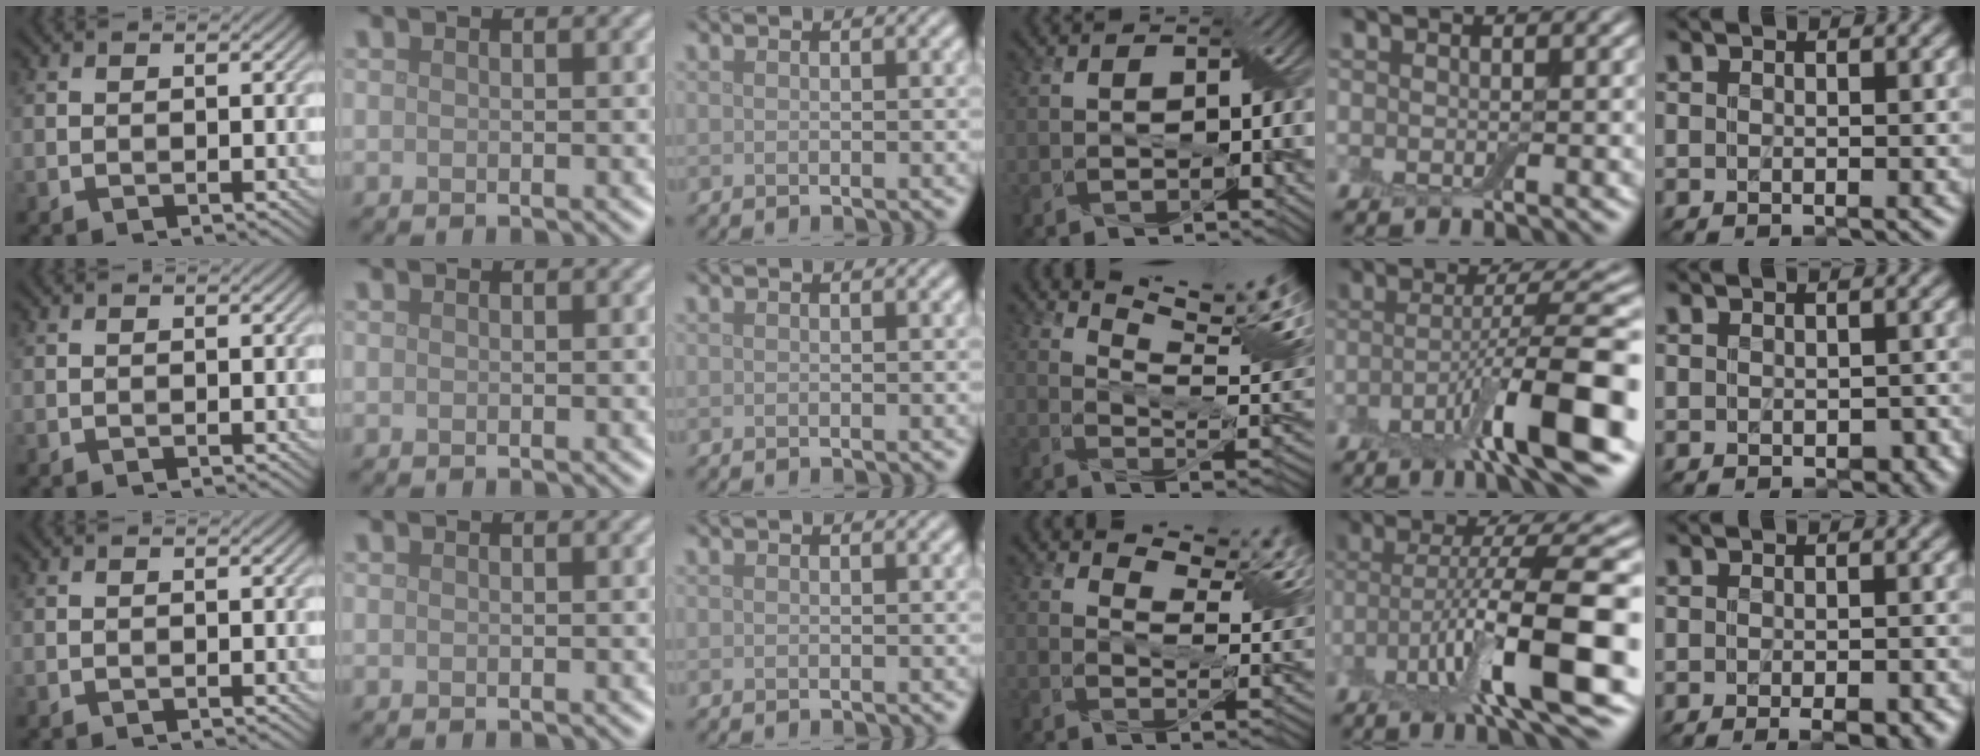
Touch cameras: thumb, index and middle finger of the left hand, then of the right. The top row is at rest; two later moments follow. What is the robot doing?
{"motion": "wrap", "object": "cling film"}